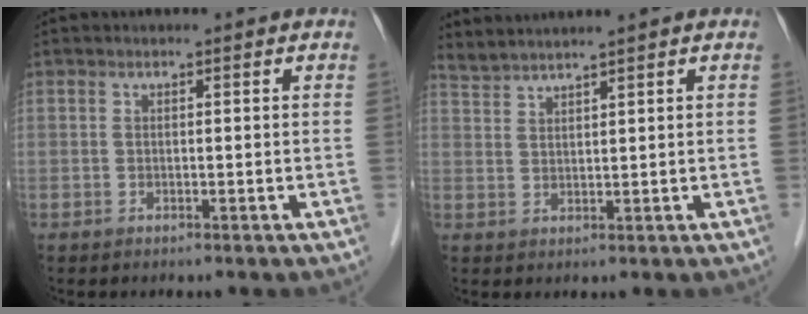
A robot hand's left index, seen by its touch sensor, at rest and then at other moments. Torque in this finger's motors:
{"motor_torque": [0.38, -0.52, 0.03, 0.01]}